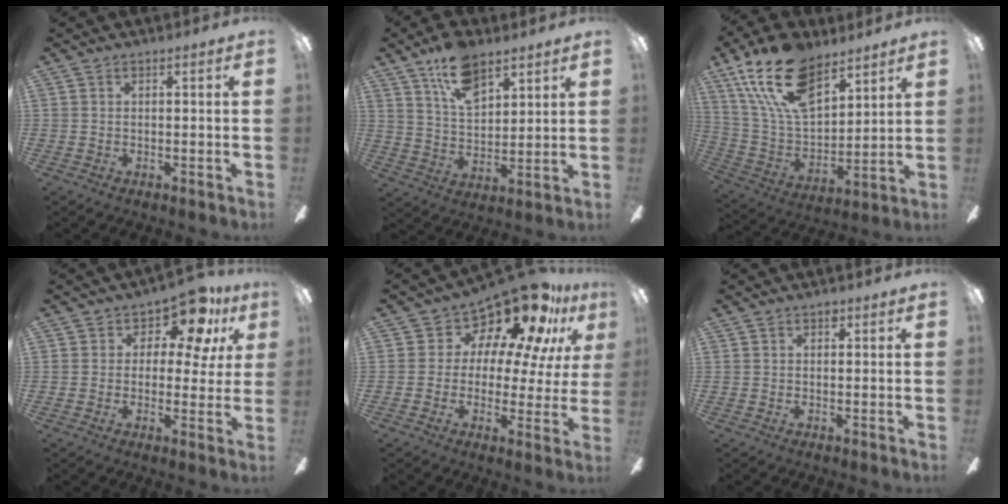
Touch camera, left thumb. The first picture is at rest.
{"total": 12.7, "force": [8.6, 6.3, 6.9], "torque": [-0.116, -0.034, 0.156]}
{"total": 21.3, "force": [13.4, 10.9, 12.5], "torque": [-0.252, -0.059, 0.244]}
{"total": 9.0, "force": [5.4, 4.9, 5.2], "torque": [-0.078, -0.035, 0.095]}
{"total": 16.4, "force": [12.6, 7.1, 7.8], "torque": [-0.119, -0.103, 0.214]}
{"total": 1.0, "force": [0.6, 0.7, 0.4], "torque": [-0.001, 0.000, 0.009]}